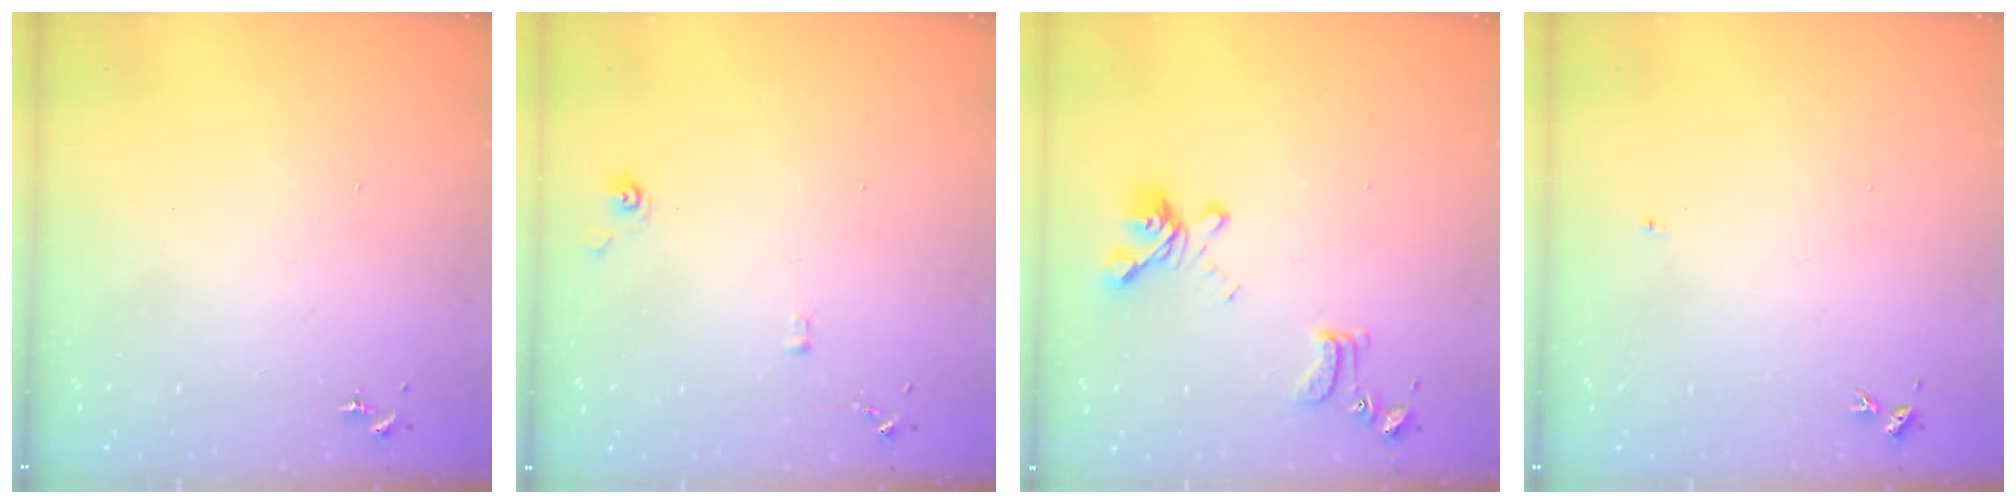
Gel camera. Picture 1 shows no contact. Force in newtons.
{"total": 4.8, "press": 4.8, "slide": 0.3}
{"total": 13.5, "press": 13.4, "slide": 1.4}
{"total": 3.3, "press": 3.3, "slide": 0.4}